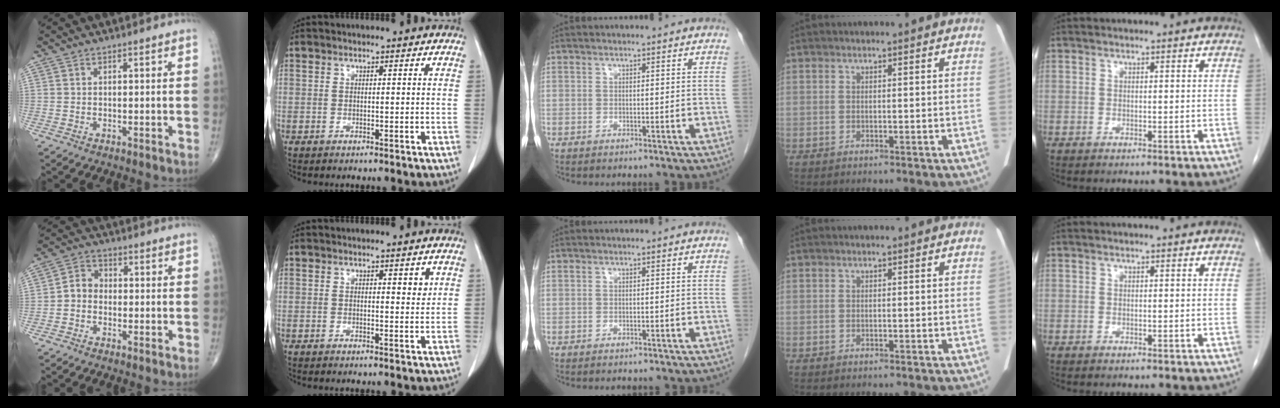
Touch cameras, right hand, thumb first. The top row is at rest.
{"thumb": {"total": 4.3, "force": [-0.9, 3.6, 2.1], "torque": [-0.022, 0.018, -0.030]}, "index": {"total": 1.5, "force": [0.8, 0.4, 1.3], "torque": [-0.019, -0.004, 0.011]}, "middle": {"total": 2.3, "force": [-2.0, 0.8, 0.8], "torque": [-0.015, -0.004, -0.020]}}